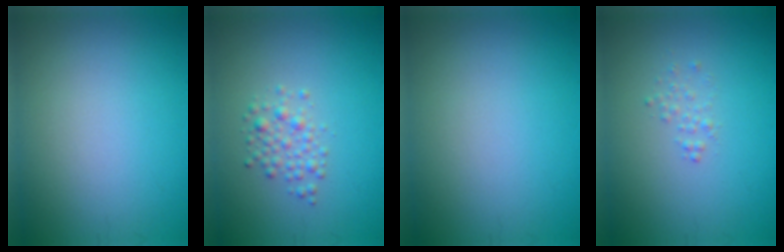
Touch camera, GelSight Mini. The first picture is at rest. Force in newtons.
{"total": 1.9, "press": 1.9, "slide": 0.1}
{"total": 0.0}
{"total": 0.9, "press": 0.9, "slide": 0.0}